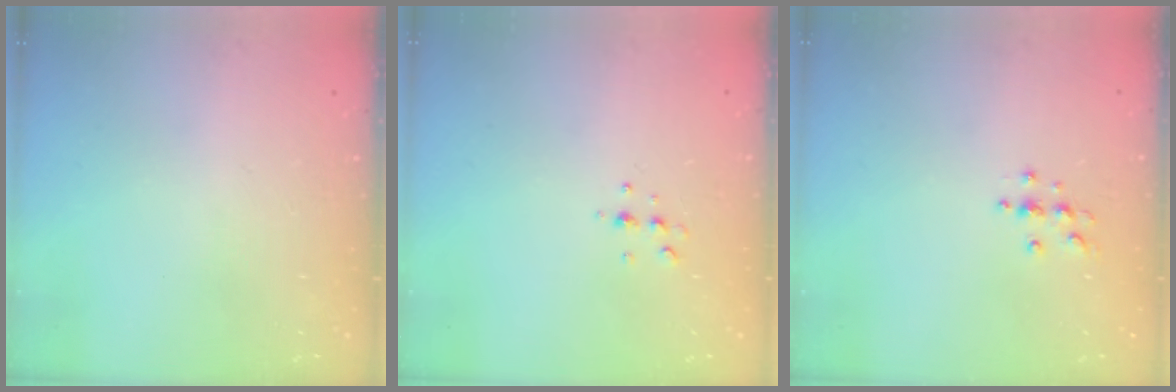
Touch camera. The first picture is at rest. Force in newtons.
{"total": 4.7, "press": 4.6, "slide": 0.6}
{"total": 3.3, "press": 3.3, "slide": 0.4}